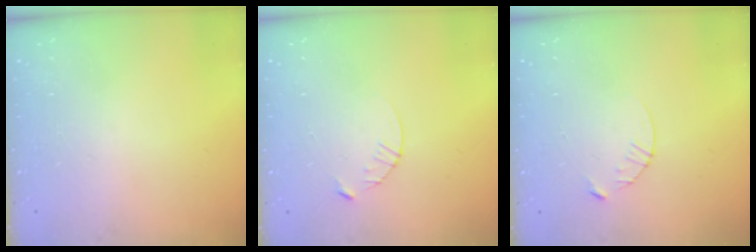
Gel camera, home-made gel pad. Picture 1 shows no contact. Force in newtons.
{"total": 3.9, "press": 3.8, "slide": 0.4}
{"total": 3.9, "press": 3.8, "slide": 0.4}